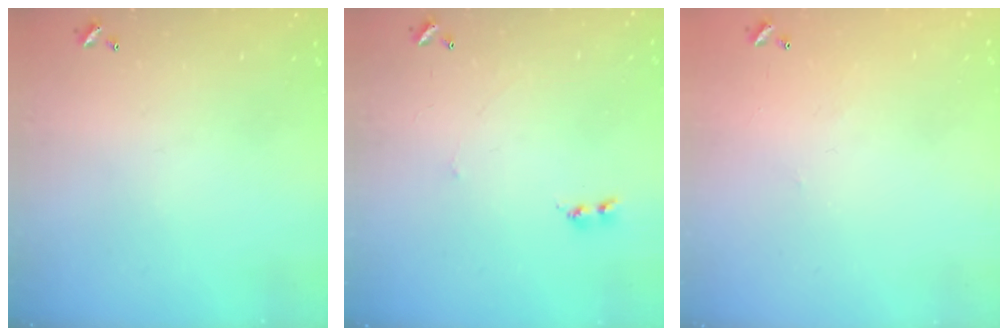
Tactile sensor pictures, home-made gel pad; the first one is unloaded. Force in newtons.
{"total": 2.6, "press": 2.6, "slide": 0.4}
{"total": 7.4, "press": 7.4, "slide": 0.6}